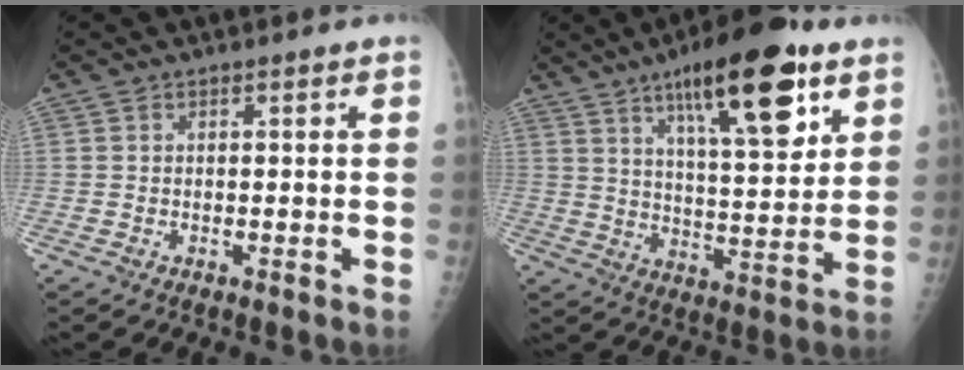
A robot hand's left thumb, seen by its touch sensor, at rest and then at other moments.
{"total": 18.5, "force": [9.9, 5.6, 14.6], "torque": [-0.192, -0.045, 0.155]}